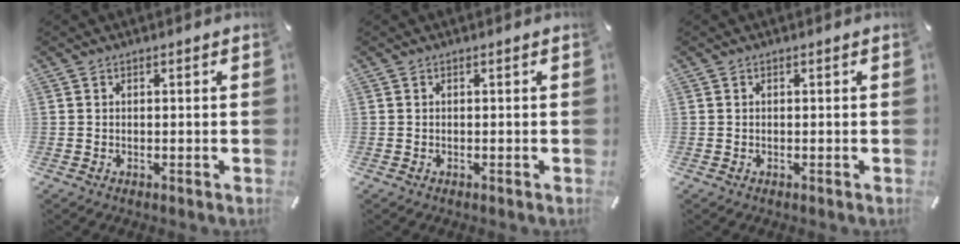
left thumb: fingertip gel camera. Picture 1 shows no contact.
{"total": 0.0}
{"total": 0.0}